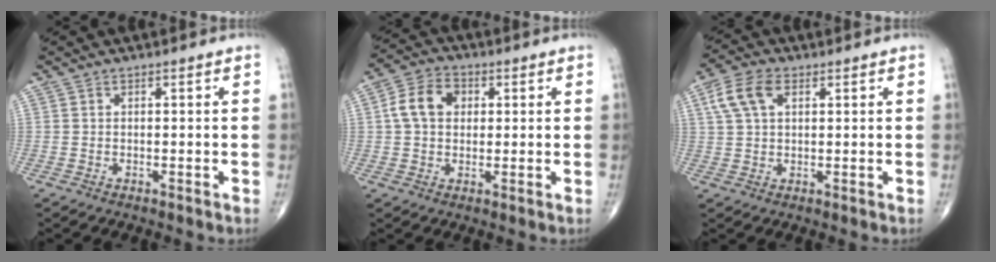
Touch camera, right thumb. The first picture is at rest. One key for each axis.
{"total": 8.0, "fx": 1.4, "fy": 5.9, "fz": 5.2, "tx": -0.084, "ty": 0.015, "tz": 0.018}
{"total": 7.1, "fx": 2.6, "fy": 4.1, "fz": 5.2, "tx": -0.110, "ty": 0.013, "tz": 0.051}